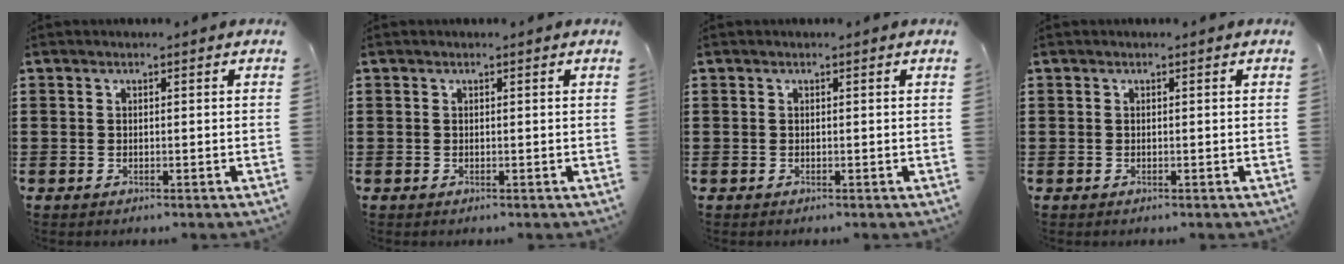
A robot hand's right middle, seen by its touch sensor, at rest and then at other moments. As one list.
[{"total": 0.0}, {"total": 0.0}, {"total": 0.0}]